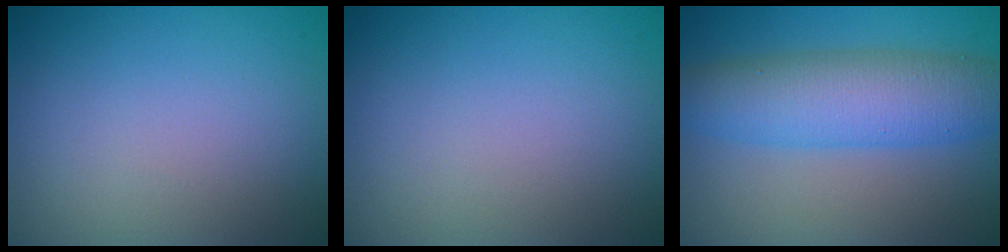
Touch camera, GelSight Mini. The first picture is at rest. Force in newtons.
{"total": 0.0}
{"total": 6.7, "press": 6.7, "slide": 0.1}